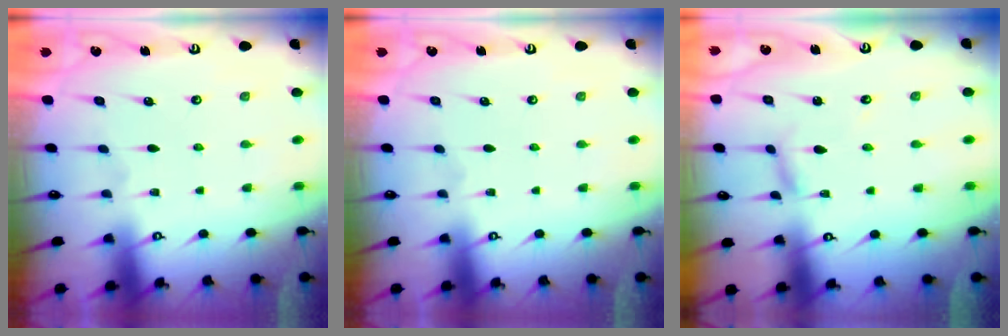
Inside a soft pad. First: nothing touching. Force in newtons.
{"total": 0.0}
{"total": 2.3, "press": 2.3, "slide": 0.1}